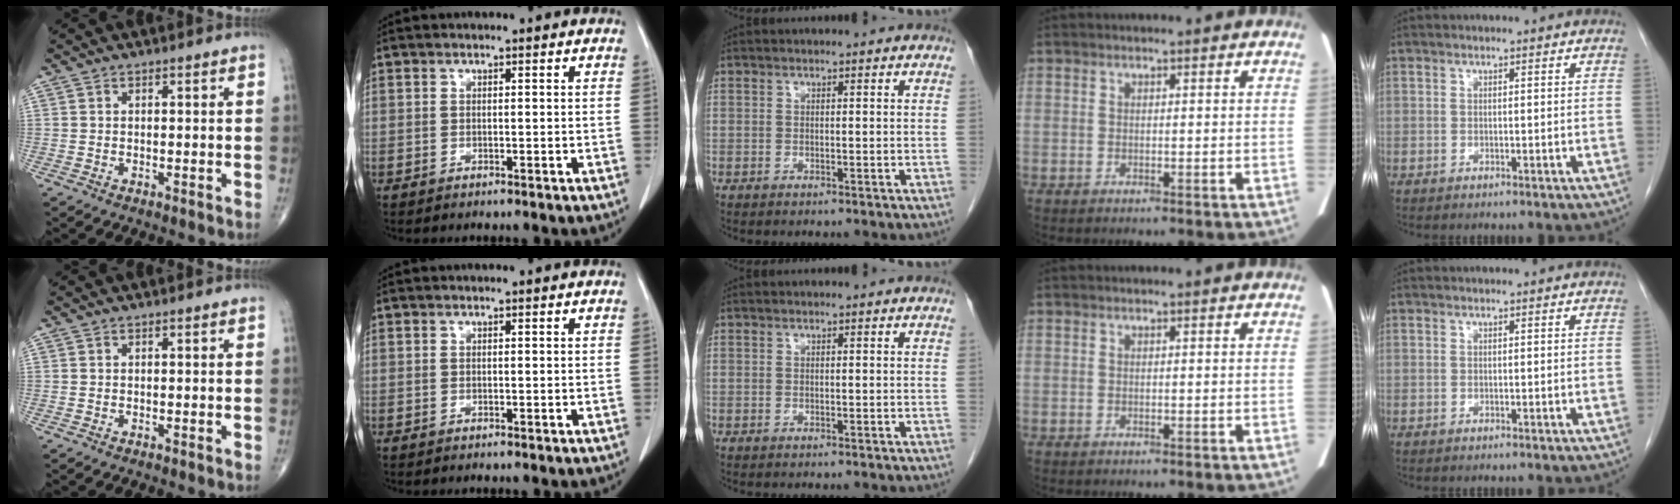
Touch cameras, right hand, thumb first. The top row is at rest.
{}